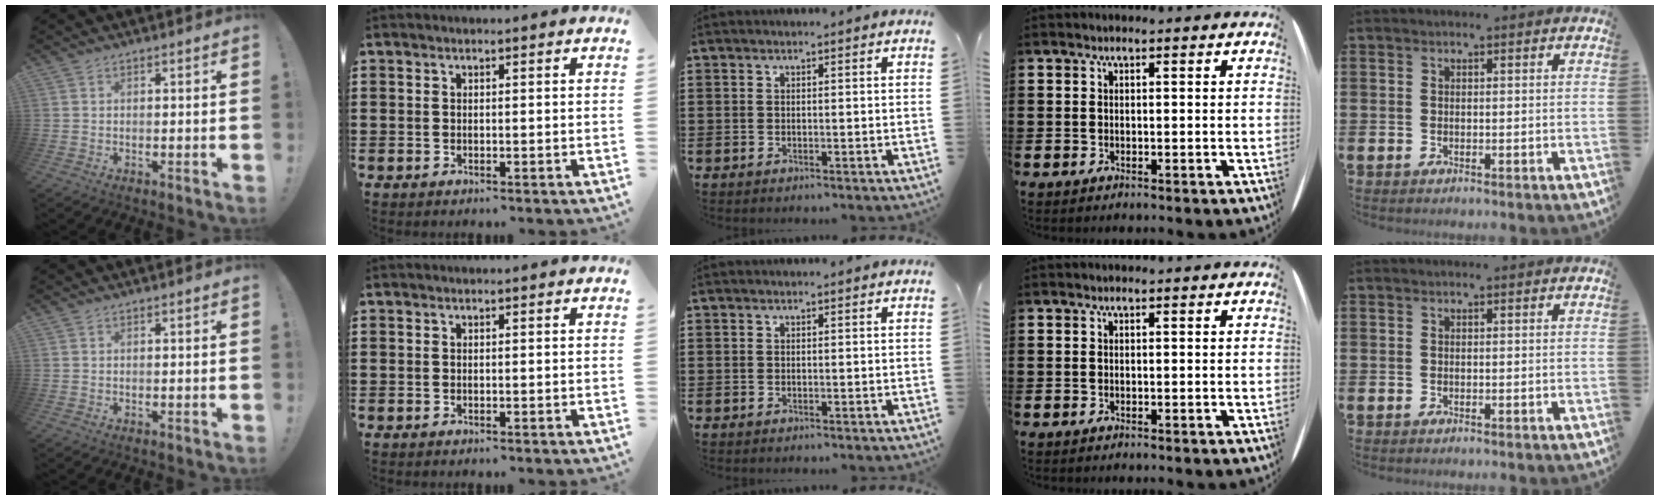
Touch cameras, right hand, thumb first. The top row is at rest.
{}